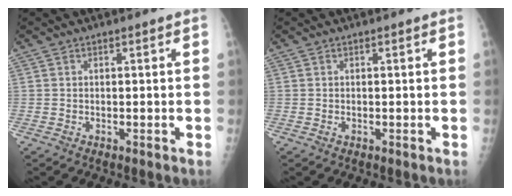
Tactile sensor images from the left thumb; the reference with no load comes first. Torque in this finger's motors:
{"motor_torque": [-0.31, -0.18, 0.08, 0.06, 0.00]}